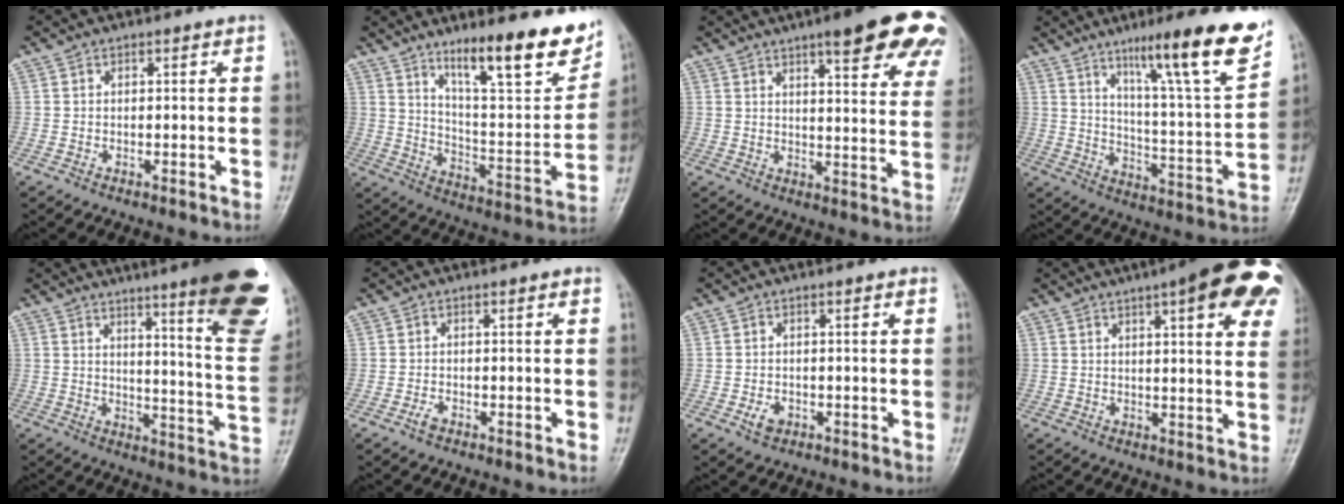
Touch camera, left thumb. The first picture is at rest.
{"total": 20.0, "force": [12.9, 4.5, 14.6], "torque": [-0.175, -0.071, 0.208]}
{"total": 19.7, "force": [12.3, 4.7, 14.6], "torque": [-0.157, -0.037, 0.144]}
{"total": 19.8, "force": [12.4, 2.0, 15.4], "torque": [-0.204, -0.060, 0.192]}
{"total": 23.7, "force": [14.6, 3.5, 18.4], "torque": [-0.210, -0.079, 0.187]}
{"total": 1.3, "force": [-0.8, 0.7, 0.8], "torque": [-0.018, 0.004, -0.017]}
{"total": 2.4, "force": [-1.0, 1.7, 1.4], "torque": [-0.021, 0.003, -0.014]}
{"total": 20.3, "force": [10.1, 5.5, 16.7], "torque": [-0.194, -0.010, 0.117]}